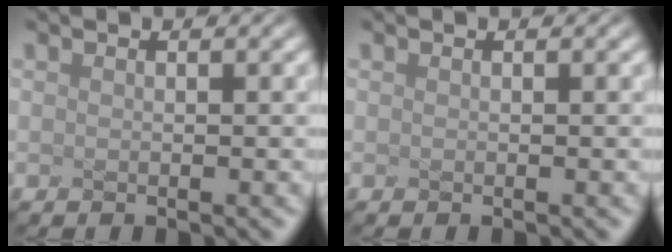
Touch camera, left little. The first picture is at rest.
{"total": 0.0}